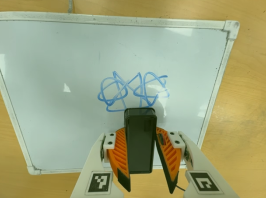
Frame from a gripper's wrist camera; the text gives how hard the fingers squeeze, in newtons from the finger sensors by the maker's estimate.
{"total": 5.2, "left": 4.8, "right": 5.7}